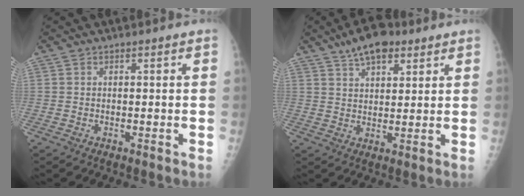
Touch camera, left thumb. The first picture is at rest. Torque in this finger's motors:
{"motor_torque": [0.08, 0.08, 0.50, -0.33, 0.03]}